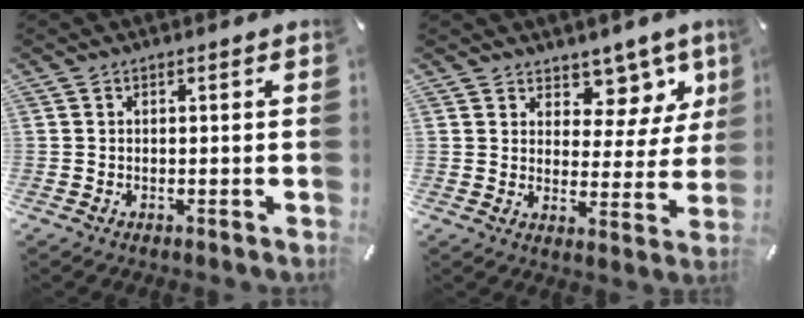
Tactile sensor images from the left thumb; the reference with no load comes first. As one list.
[{"total": 9.2, "force": [6.9, 5.4, 2.7], "torque": [-0.026, -0.067, 0.121]}]